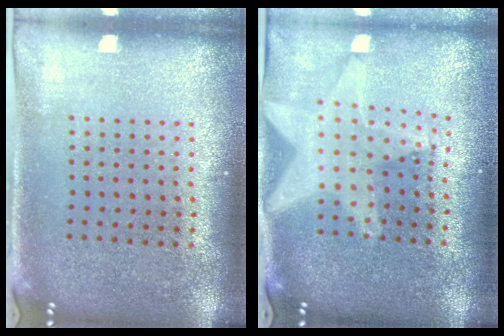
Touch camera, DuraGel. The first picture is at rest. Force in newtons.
{"total": 1.8, "press": 1.6, "slide": 0.8}